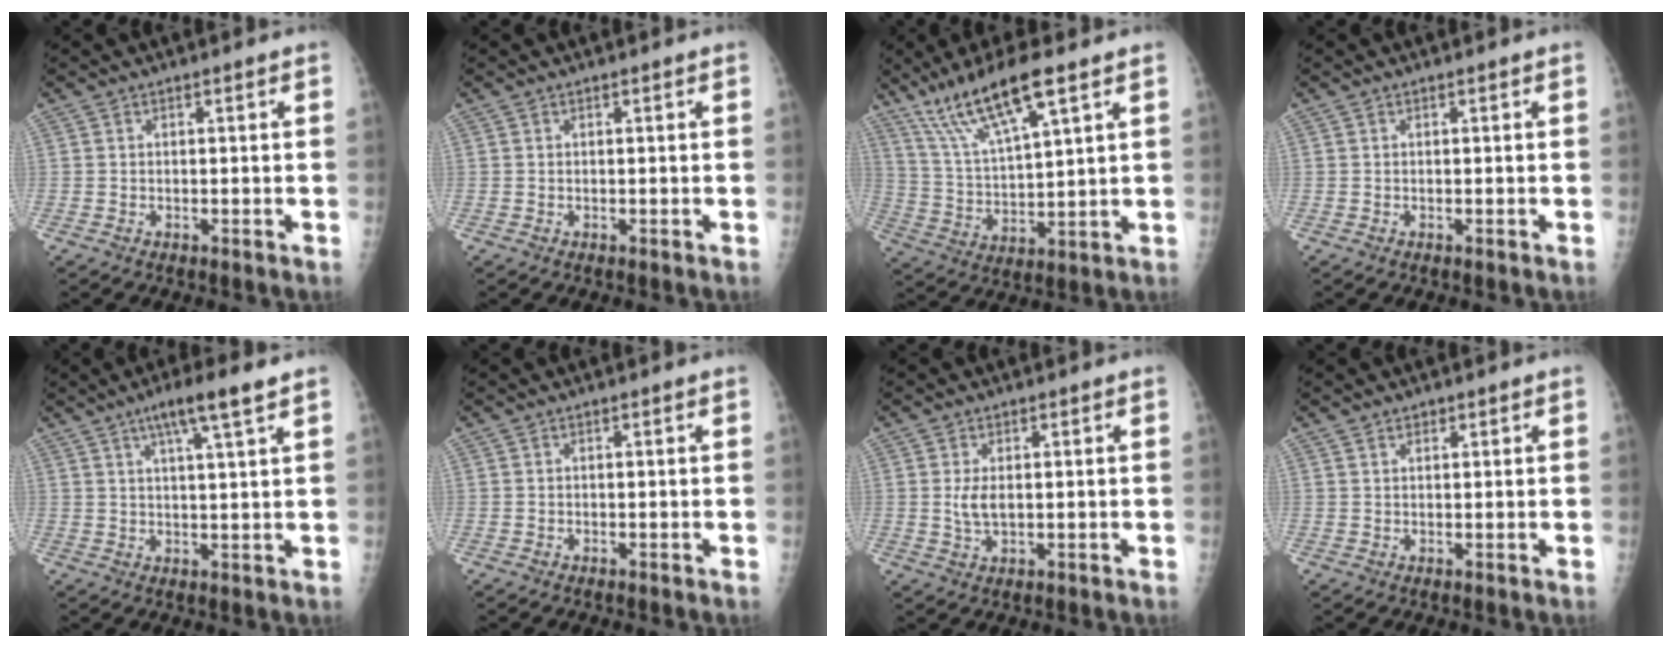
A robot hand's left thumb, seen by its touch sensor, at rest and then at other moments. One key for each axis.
{"total": 0.0}
{"total": 13.8, "fx": 8.9, "fy": 2.6, "fz": 10.2, "tx": -0.196, "ty": -0.030, "tz": 0.180}
{"total": 0.0}
{"total": 7.2, "fx": 4.3, "fy": 0.1, "fz": 5.7, "tx": -0.103, "ty": -0.010, "tz": 0.074}
{"total": 0.0}
{"total": 3.2, "fx": 0.4, "fy": 1.7, "fz": 2.6, "tx": -0.054, "ty": -0.008, "tz": 0.010}
{"total": 1.2, "fx": 0.9, "fy": 0.7, "fz": 0.2, "tx": 0.007, "ty": -0.005, "tz": 0.012}